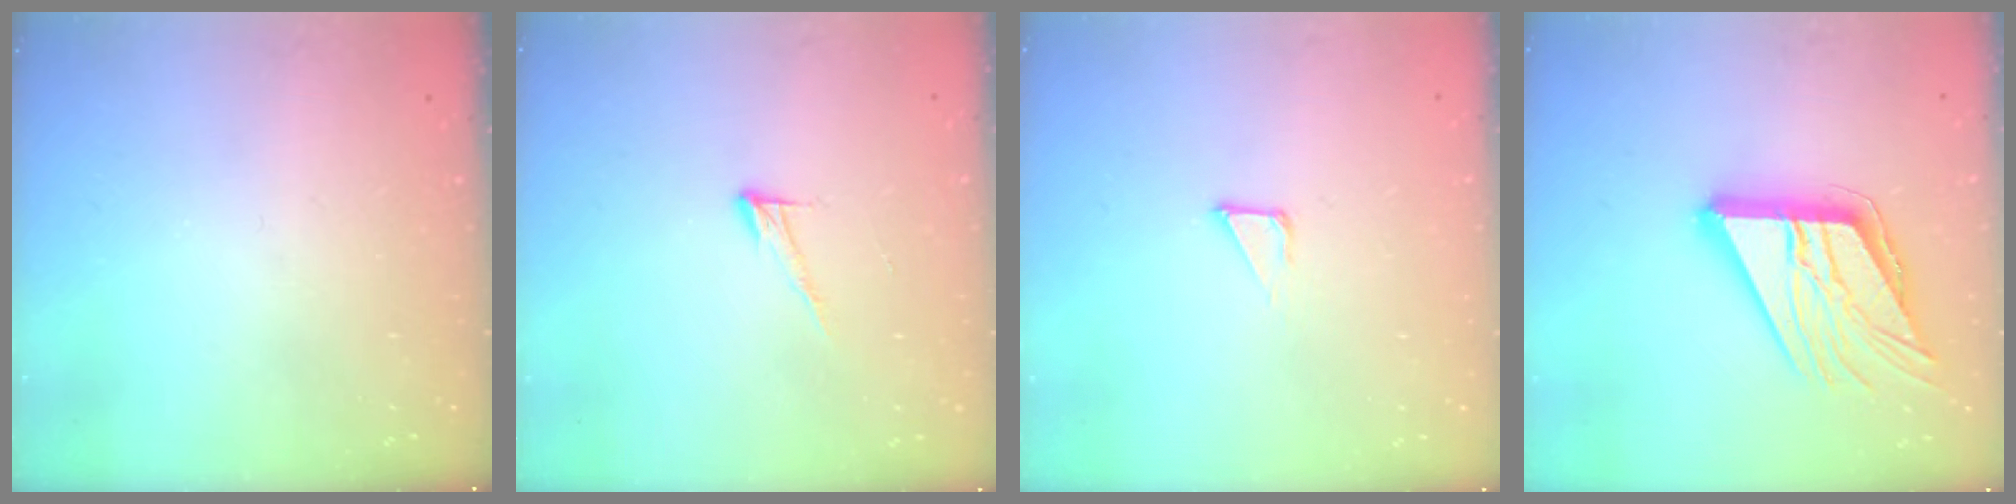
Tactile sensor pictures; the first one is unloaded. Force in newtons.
{"total": 6.6, "press": 6.6, "slide": 0.3}
{"total": 2.8, "press": 2.8, "slide": 0.1}
{"total": 19.1, "press": 19.0, "slide": 2.2}